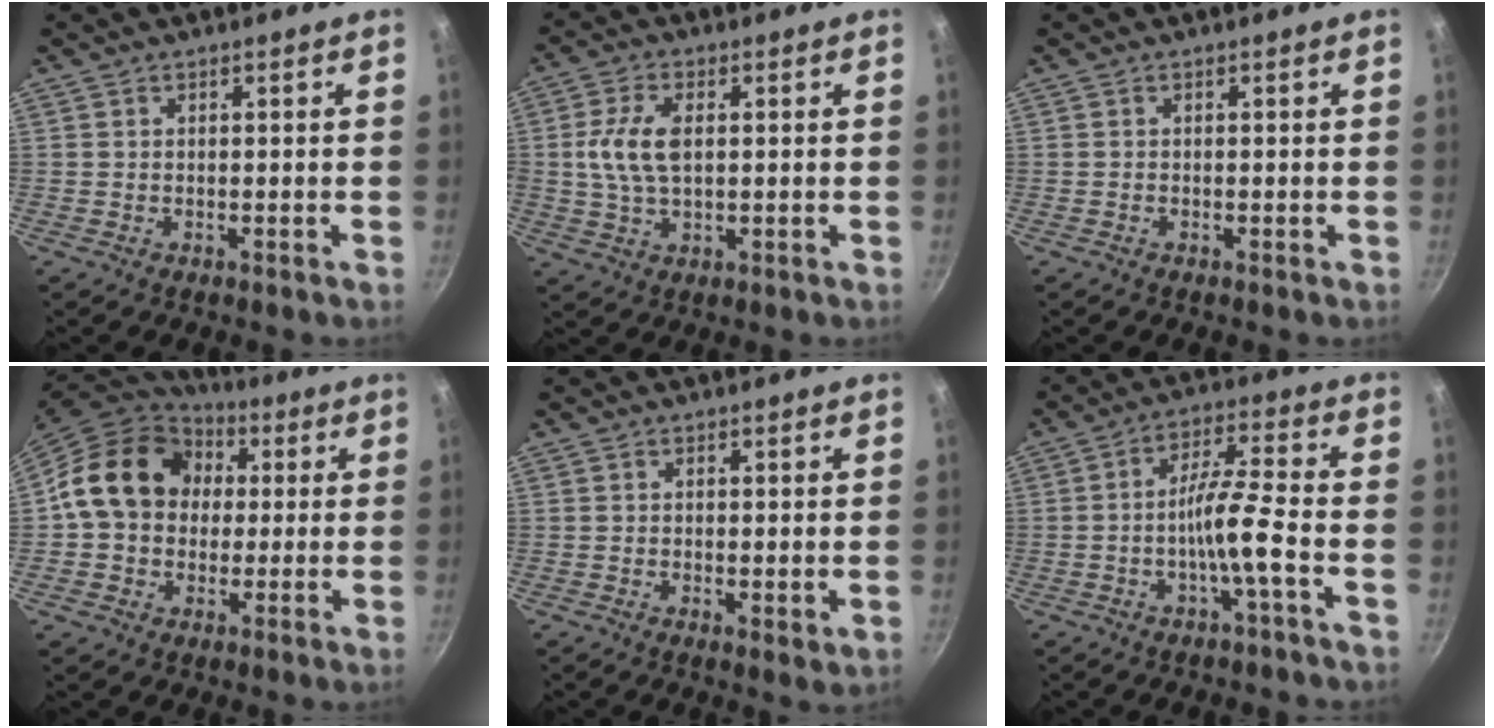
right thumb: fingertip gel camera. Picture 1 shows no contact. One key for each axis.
{"total": 8.4, "fx": 1.0, "fy": 4.6, "fz": 7.0, "tx": -0.138, "ty": 0.008, "tz": 0.016}
{"total": 0.0}
{"total": 17.4, "fx": 2.6, "fy": 14.2, "fz": 9.7, "tx": -0.134, "ty": 0.030, "tz": 0.030}
{"total": 2.1, "fx": 0.3, "fy": 0.9, "fz": 1.9, "tx": -0.027, "ty": -0.008, "tz": 0.003}
{"total": 8.2, "fx": -2.8, "fy": 0.4, "fz": 7.7, "tx": -0.144, "ty": 0.033, "tz": -0.054}